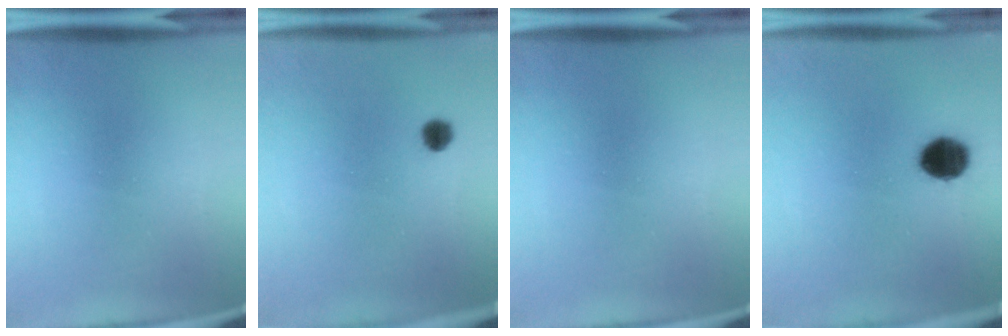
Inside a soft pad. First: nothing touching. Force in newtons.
{"total": 2.3}
{"total": 0.0}
{"total": 8.3}